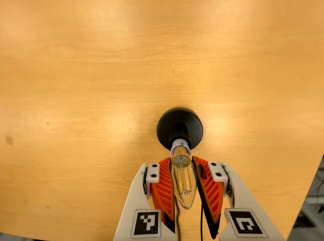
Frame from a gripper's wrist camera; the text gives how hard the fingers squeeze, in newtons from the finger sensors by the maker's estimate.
{"total": 17.6, "left": 17.6, "right": 17.6}